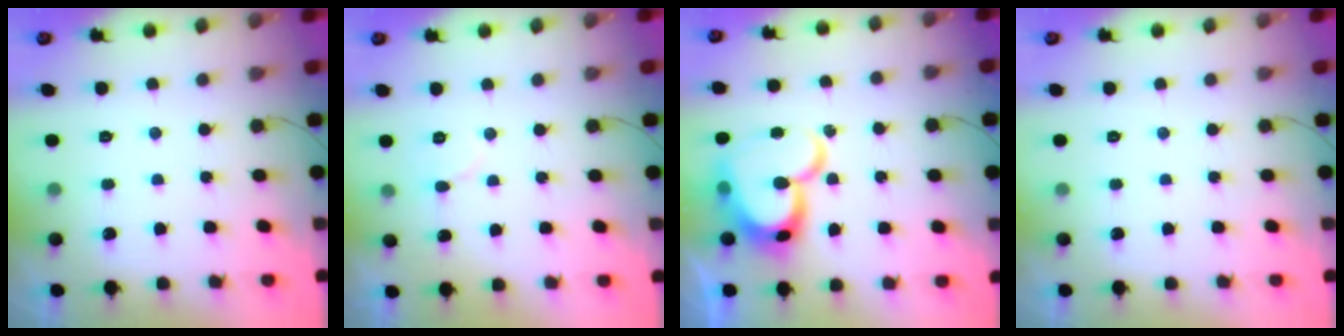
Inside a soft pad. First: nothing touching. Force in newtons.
{"total": 4.8, "press": 4.8, "slide": 0.4}
{"total": 20.2, "press": 20.1, "slide": 2.3}
{"total": 0.0}